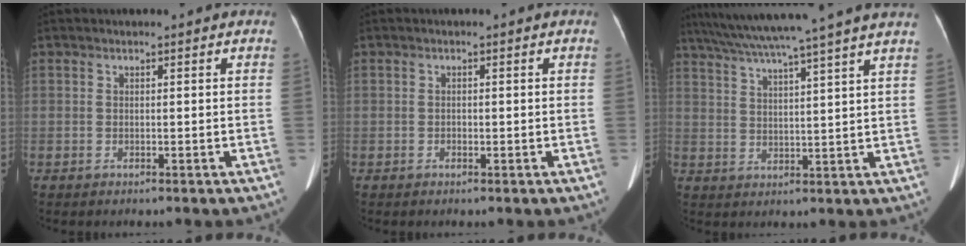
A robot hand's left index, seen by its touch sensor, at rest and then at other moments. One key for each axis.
{"total": 0.6, "fx": -0.3, "fy": 0.3, "fz": 0.4, "tx": -0.009, "ty": -0.001, "tz": -0.004}
{"total": 17.8, "fx": 15.0, "fy": -1.9, "fz": 9.3, "tx": -0.165, "ty": 0.009, "tz": 0.207}